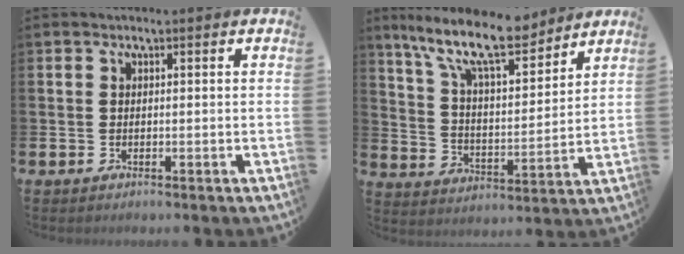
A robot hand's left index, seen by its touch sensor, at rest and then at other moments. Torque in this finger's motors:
{"motor_torque": [1.01, -0.87, 1.05, 0.21]}